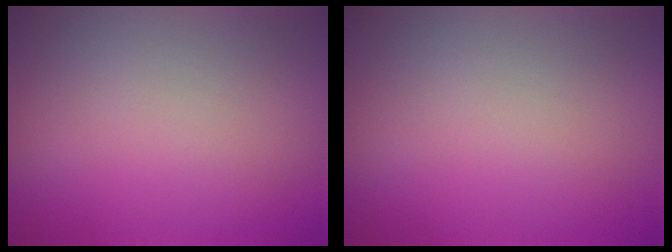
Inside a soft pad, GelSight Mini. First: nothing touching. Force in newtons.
{"total": 0.0}